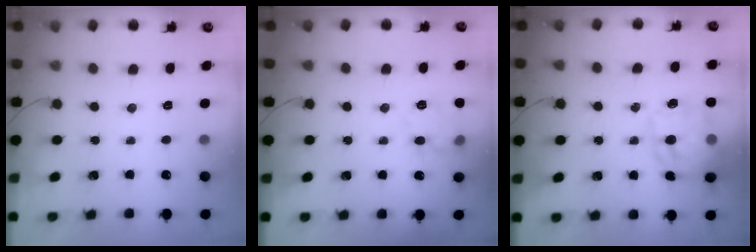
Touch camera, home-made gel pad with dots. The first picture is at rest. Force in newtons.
{"total": 10.7, "press": 10.7, "slide": 0.5}
{"total": 16.4, "press": 16.1, "slide": 2.7}